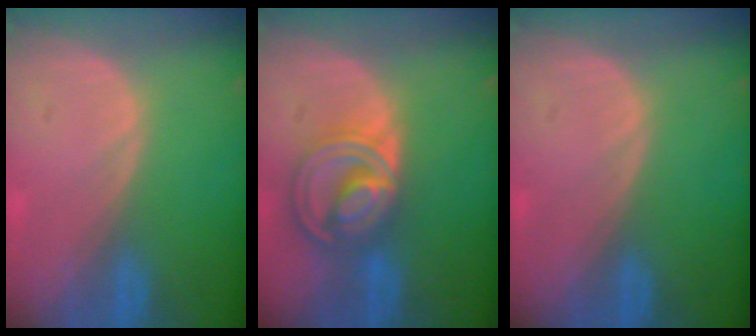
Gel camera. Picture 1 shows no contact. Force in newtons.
{"total": 8.6, "press": 7.3, "slide": 4.6}
{"total": 0.0}